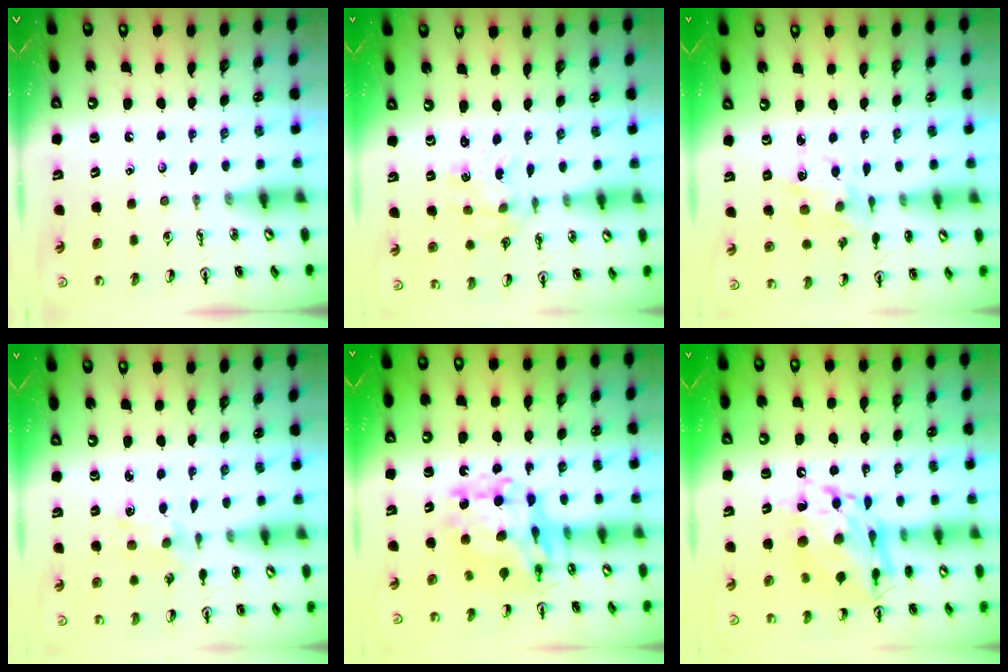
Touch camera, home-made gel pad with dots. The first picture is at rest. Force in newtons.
{"total": 1.0, "press": 1.0, "slide": 0.2}
{"total": 5.3, "press": 5.1, "slide": 1.5}
{"total": 2.0, "press": 2.0, "slide": 0.4}
{"total": 12.3, "press": 12.2, "slide": 1.2}
{"total": 15.9, "press": 15.8, "slide": 1.2}